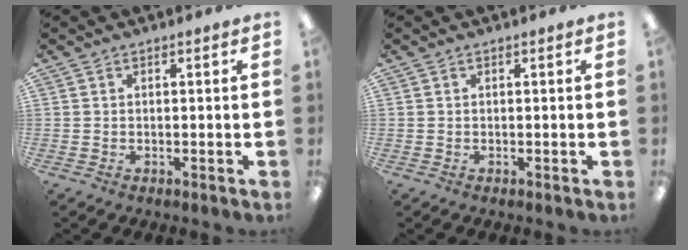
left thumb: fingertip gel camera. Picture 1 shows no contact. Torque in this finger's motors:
{"motor_torque": [0.00, 0.00, 0.00, 0.00, 0.00]}